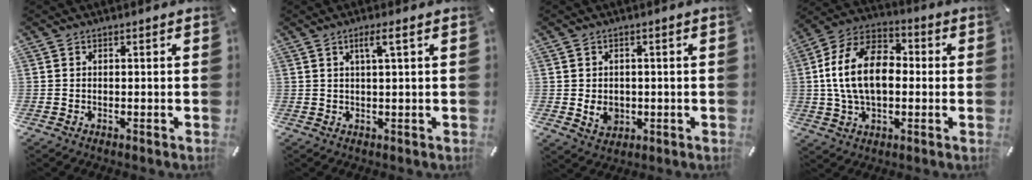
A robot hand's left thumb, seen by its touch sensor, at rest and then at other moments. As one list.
[{"total": 3.9, "force": [1.5, 0.2, 3.7], "torque": [-0.073, 0.000, 0.022]}, {"total": 4.6, "force": [-0.6, 3.9, 2.3], "torque": [-0.031, -0.002, -0.011]}, {"total": 15.9, "force": [0.1, 10.7, 11.8], "torque": [-0.257, 0.013, -0.002]}]